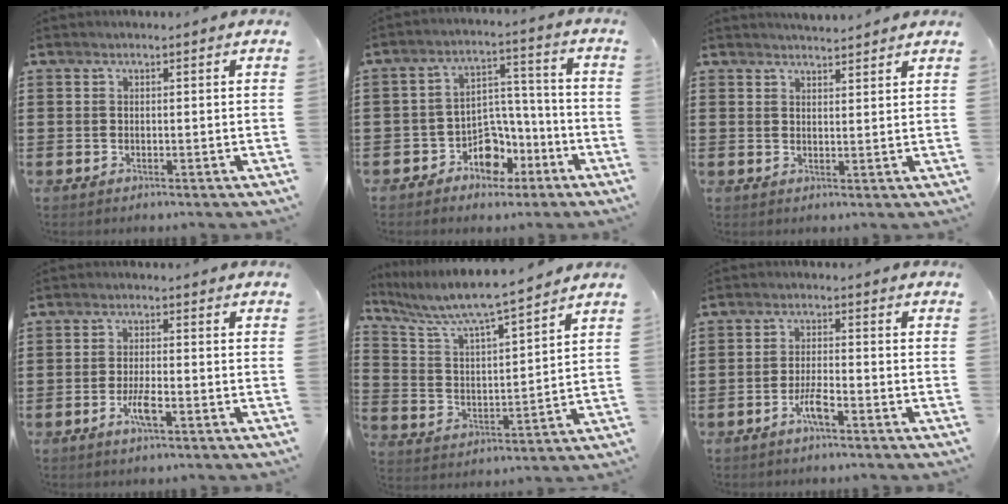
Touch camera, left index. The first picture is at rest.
{"total": 6.7, "force": [-3.6, 5.0, 2.7], "torque": [-0.052, 0.023, -0.061]}
{"total": 2.4, "force": [2.4, 0.0, 0.1], "torque": [-0.008, -0.005, 0.046]}
{"total": 3.6, "force": [-1.5, 0.7, 3.2], "torque": [-0.067, -0.003, -0.030]}
{"total": 6.6, "force": [6.0, 0.1, 2.8], "torque": [-0.081, -0.040, 0.097]}
{"total": 3.6, "force": [-2.1, 0.5, 2.9], "torque": [-0.064, 0.001, -0.042]}